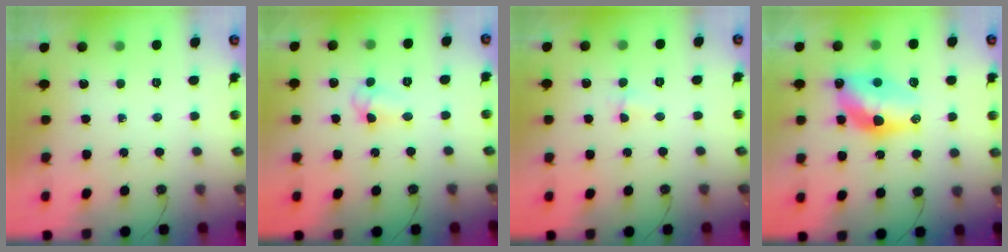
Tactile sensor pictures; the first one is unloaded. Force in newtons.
{"total": 5.0, "press": 5.0, "slide": 0.5}
{"total": 2.7, "press": 2.0, "slide": 1.8}
{"total": 12.3, "press": 12.3, "slide": 1.1}